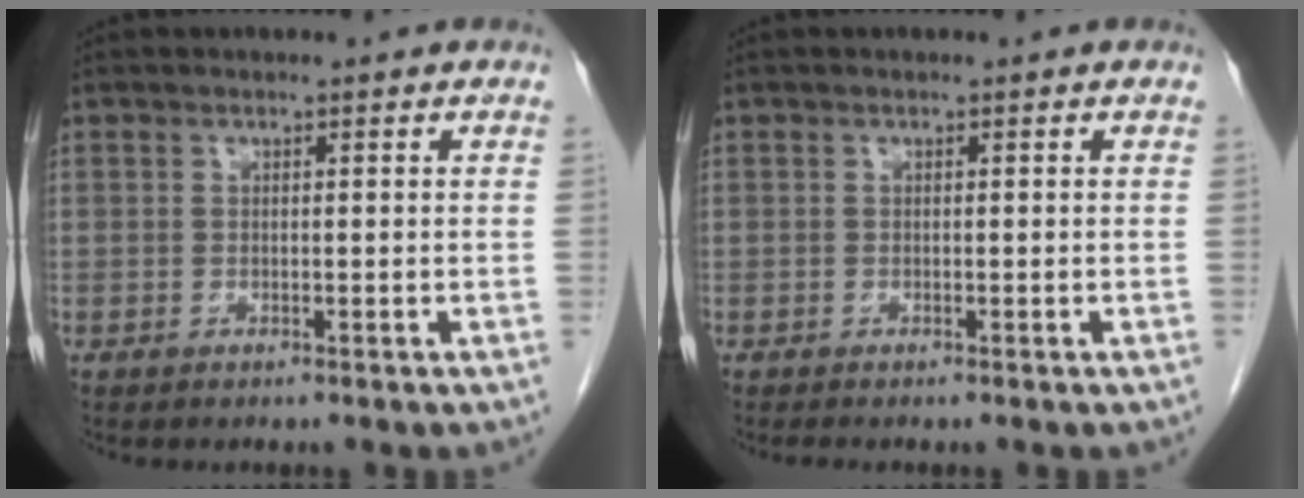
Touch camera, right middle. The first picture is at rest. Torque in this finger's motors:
{"motor_torque": [0.02, 0.00, -0.02, 0.00]}